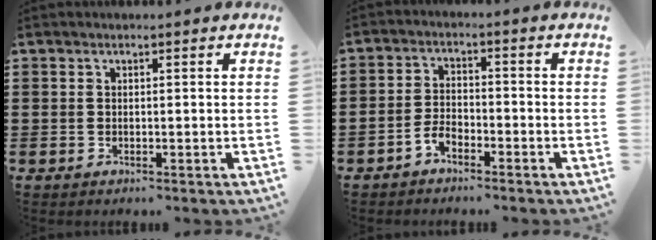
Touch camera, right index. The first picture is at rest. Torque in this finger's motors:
{"motor_torque": [0.65, 0.59, 0.09, 0.08]}